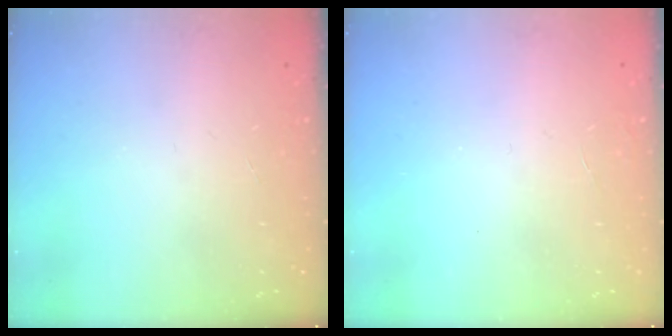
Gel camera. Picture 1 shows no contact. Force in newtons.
{"total": 0.0}